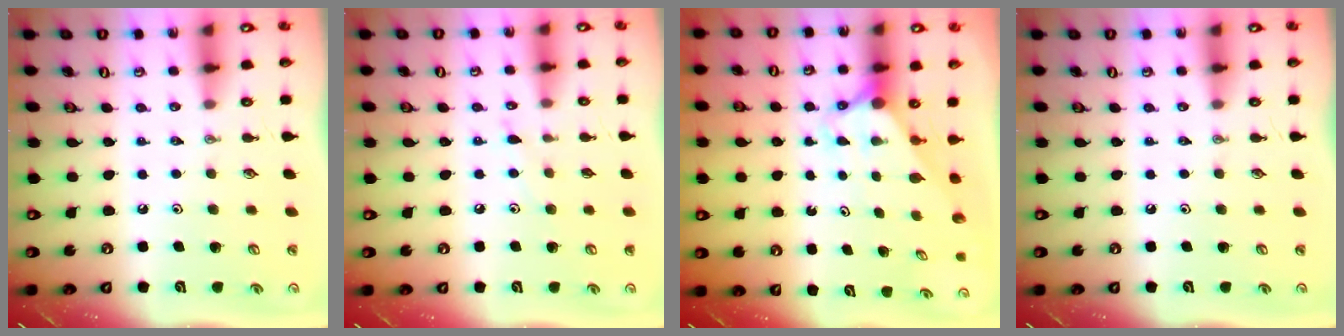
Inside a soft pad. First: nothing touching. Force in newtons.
{"total": 7.3, "press": 7.3, "slide": 0.6}
{"total": 2.7, "press": 2.7, "slide": 0.0}
{"total": 0.0}